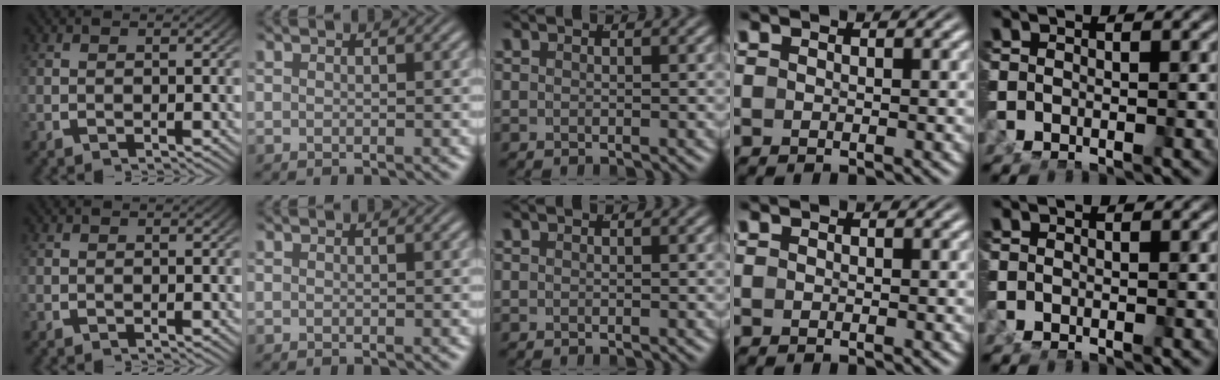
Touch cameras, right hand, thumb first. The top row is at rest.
{}